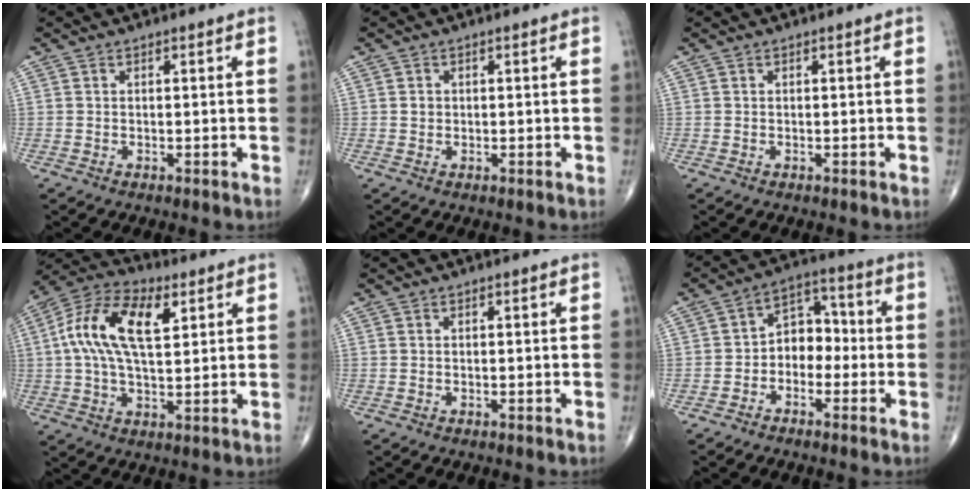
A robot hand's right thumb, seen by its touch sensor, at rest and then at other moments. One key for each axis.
{"total": 1.0, "fx": 0.1, "fy": 0.9, "fz": 0.4, "tx": -0.003, "ty": 0.002, "tz": 0.003}
{"total": 0.0}
{"total": 15.9, "fx": 4.2, "fy": 7.8, "fz": 13.2, "tx": -0.247, "ty": 0.014, "tz": 0.069}
{"total": 0.0}
{"total": 7.4, "fx": -1.6, "fy": 5.5, "fz": 4.6, "tx": -0.037, "ty": 0.040, "tz": -0.045}